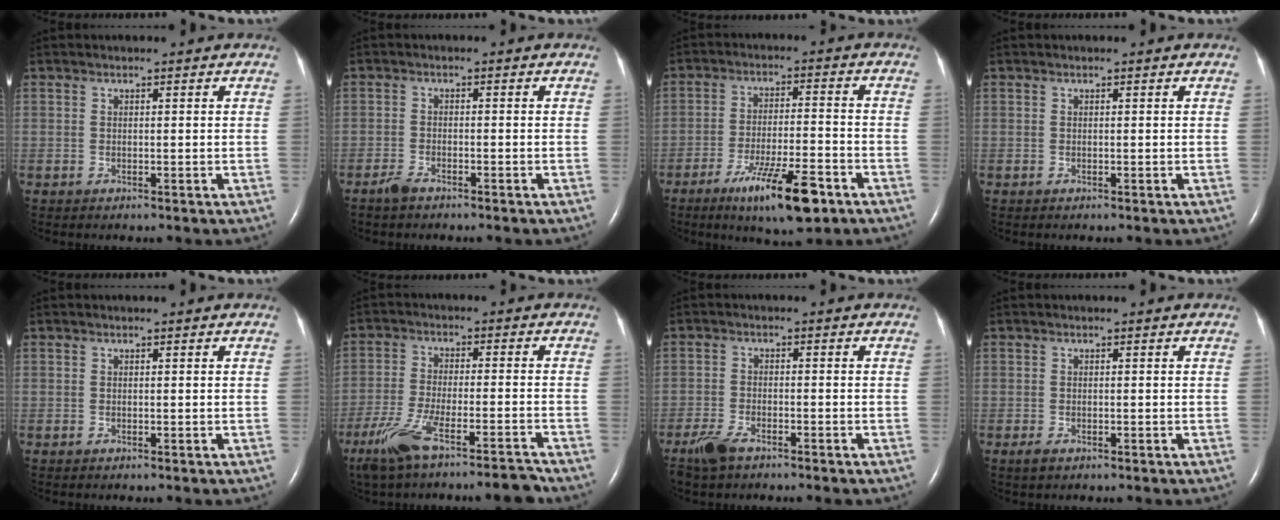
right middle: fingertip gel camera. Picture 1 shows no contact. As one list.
[{"total": 2.1, "force": [-1.7, 0.5, 1.0], "torque": [-0.031, -0.003, -0.032]}, {"total": 11.4, "force": [-6.8, 1.5, 9.0], "torque": [-0.160, -0.021, -0.108]}, {"total": 0.0}, {"total": 0.0}, {"total": 9.8, "force": [-7.5, 0.9, 6.3], "torque": [-0.121, -0.014, -0.135]}, {"total": 4.1, "force": [-3.1, 1.1, 2.4], "torque": [-0.059, -0.006, -0.058]}, {"total": 1.2, "force": [-0.7, 0.6, 0.8], "torque": [-0.020, -0.001, -0.011]}]